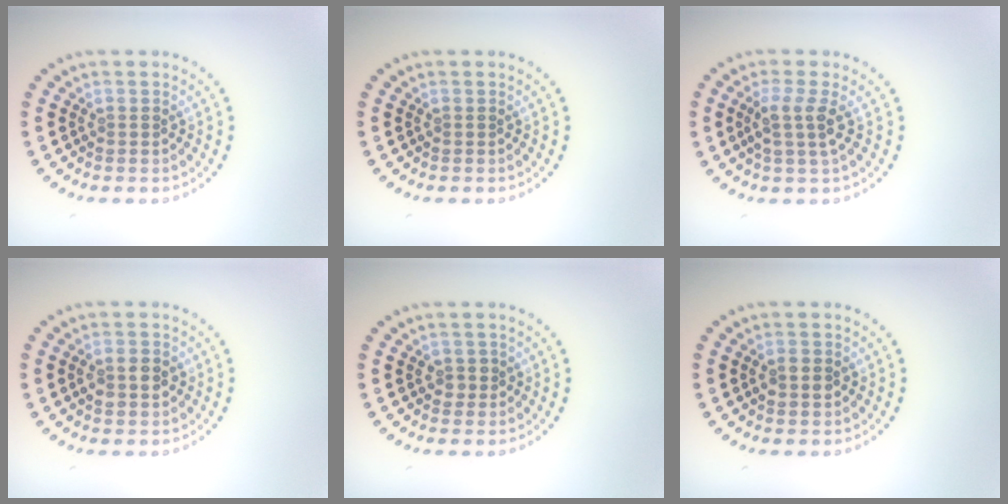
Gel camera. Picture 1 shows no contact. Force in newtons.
{"total": 0.0}
{"total": 2.4, "press": 2.0, "slide": 1.4}
{"total": 2.4, "press": 2.4, "slide": 0.2}
{"total": 0.8, "press": 0.8, "slide": 0.3}
{"total": 1.9, "press": 1.9, "slide": 0.1}